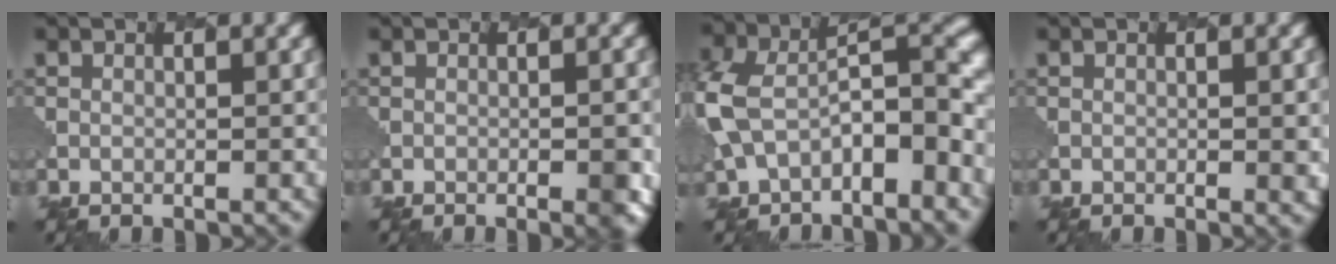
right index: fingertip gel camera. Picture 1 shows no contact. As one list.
[{"total": 2.7, "force": [-0.8, 0.9, 2.4], "torque": [-0.022, 0.002, -0.005]}, {"total": 9.8, "force": [-2.0, 5.7, 7.7], "torque": [-0.142, 0.004, -0.045]}, {"total": 1.2, "force": [0.0, 0.3, 1.2], "torque": [-0.016, -0.001, 0.002]}]